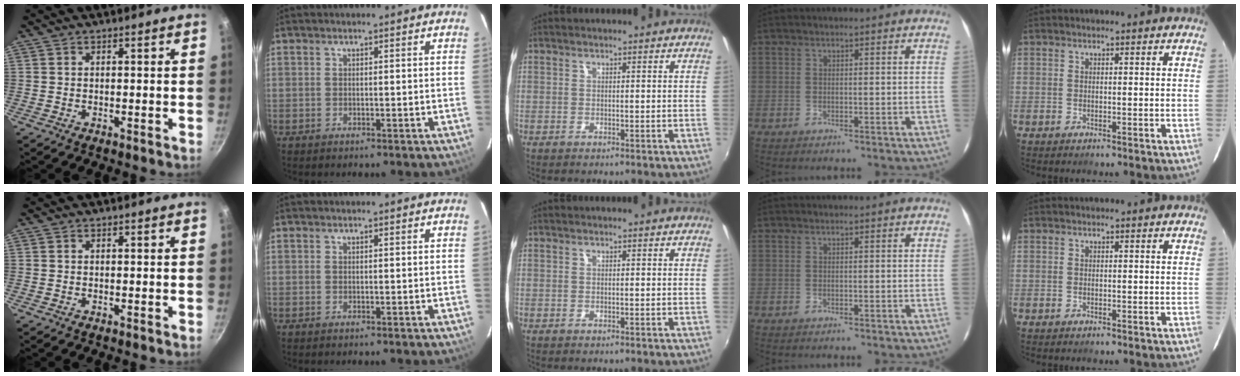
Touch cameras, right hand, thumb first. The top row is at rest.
{}